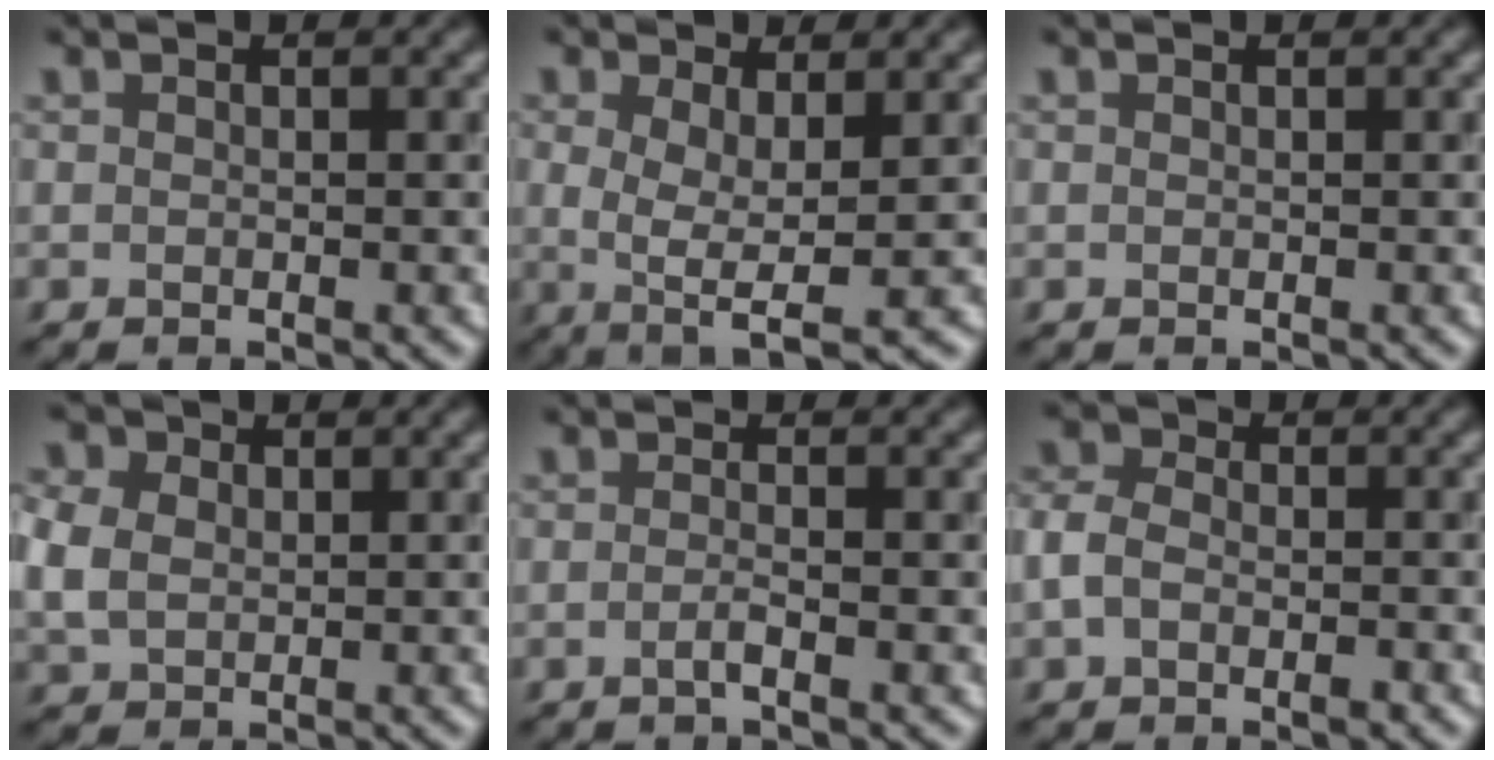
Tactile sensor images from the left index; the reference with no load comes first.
{"total": 4.0, "force": [-0.3, 1.3, 3.8], "torque": [-0.069, -0.004, -0.002]}
{"total": 0.0}
{"total": 5.4, "force": [1.2, 4.4, 2.9], "torque": [-0.096, 0.022, 0.022]}
{"total": 1.3, "force": [-0.6, 0.3, 1.0], "torque": [-0.012, 0.007, -0.015]}
{"total": 3.3, "force": [-1.3, 2.3, 2.0], "torque": [-0.042, 0.016, -0.032]}